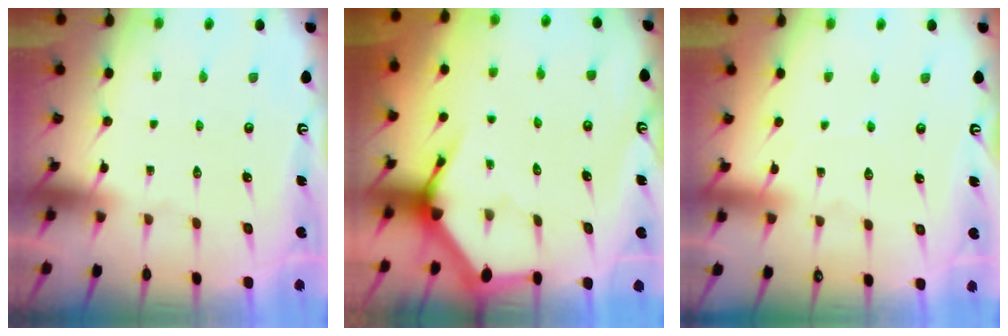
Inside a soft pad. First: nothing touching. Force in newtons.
{"total": 3.7, "press": 3.7, "slide": 0.5}
{"total": 2.9, "press": 2.9, "slide": 0.3}